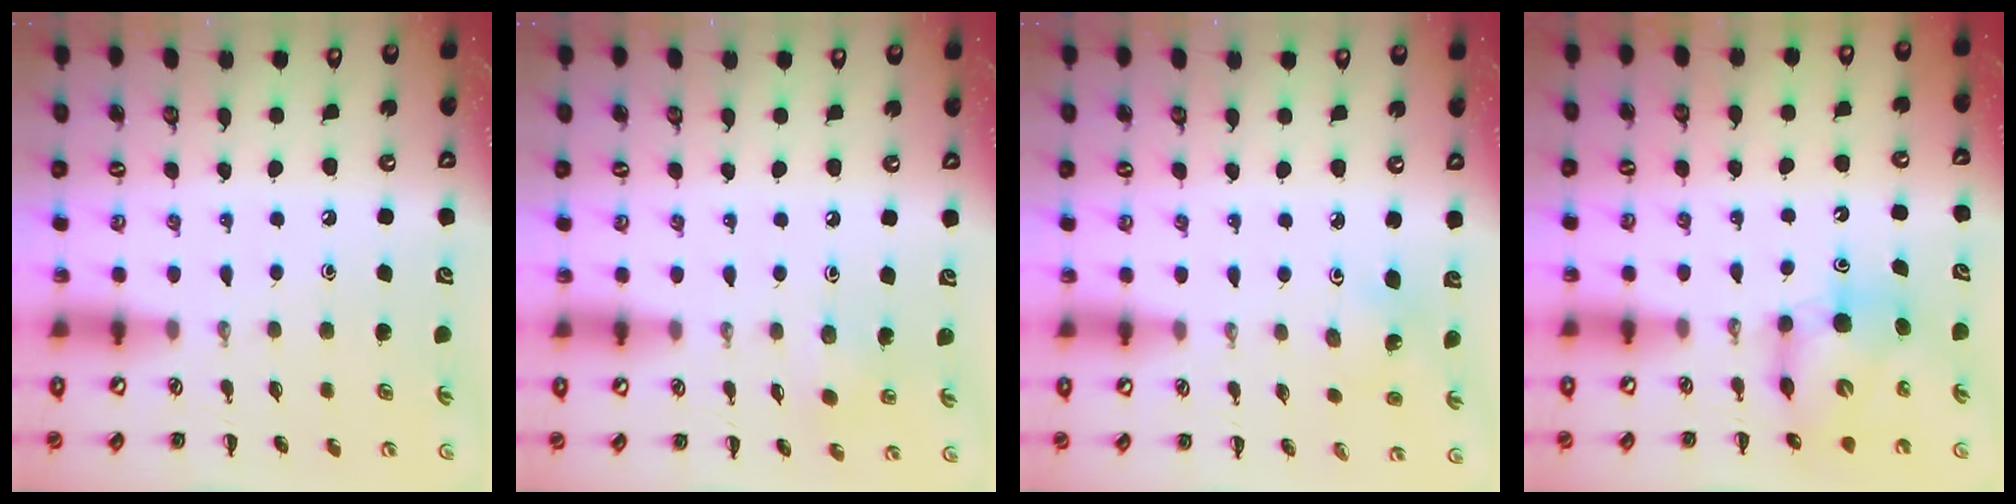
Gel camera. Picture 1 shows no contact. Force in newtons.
{"total": 2.8, "press": 2.8, "slide": 0.7}
{"total": 3.8, "press": 3.7, "slide": 1.0}
{"total": 6.2, "press": 6.0, "slide": 1.3}